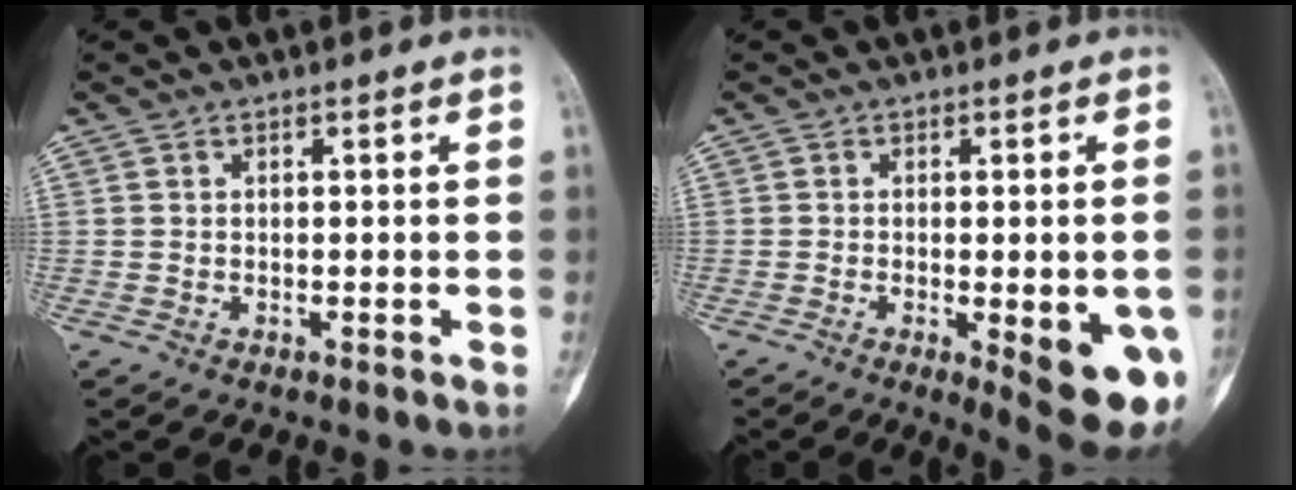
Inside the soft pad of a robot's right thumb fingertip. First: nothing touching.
{"total": 11.4, "force": [-3.4, 3.4, 10.4], "torque": [-0.117, -0.015, -0.034]}